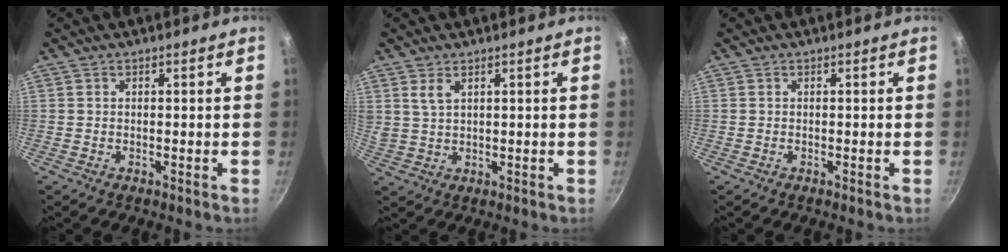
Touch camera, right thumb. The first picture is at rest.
{"total": 3.3, "force": [1.8, 1.7, 2.2], "torque": [-0.042, -0.007, 0.041]}
{"total": 0.0}